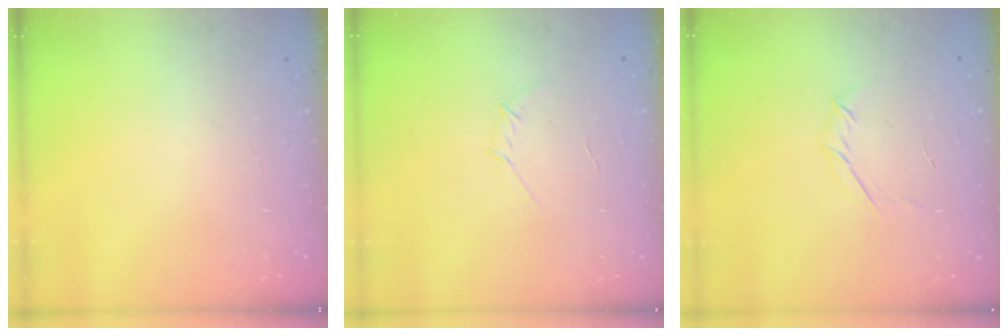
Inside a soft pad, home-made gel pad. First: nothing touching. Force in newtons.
{"total": 3.5, "press": 3.4, "slide": 0.8}
{"total": 3.8, "press": 3.7, "slide": 0.9}